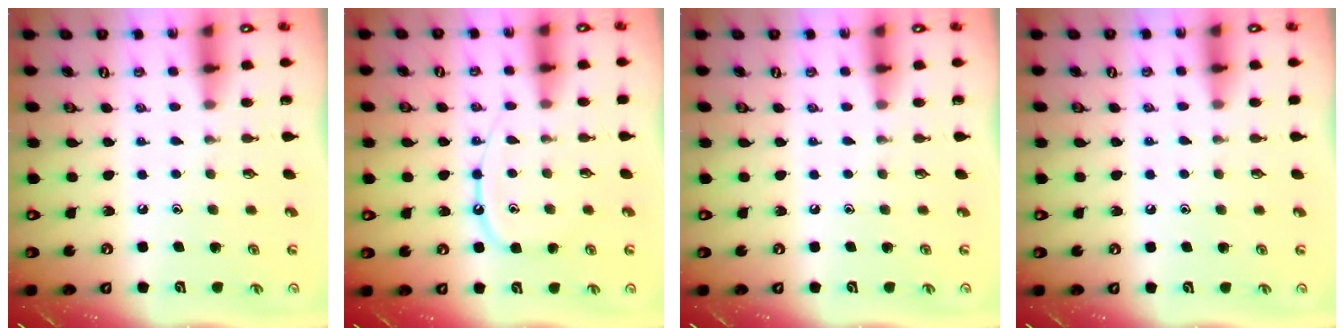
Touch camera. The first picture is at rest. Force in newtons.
{"total": 9.2, "press": 9.2, "slide": 0.9}
{"total": 0.0}
{"total": 5.9, "press": 5.8, "slide": 0.8}